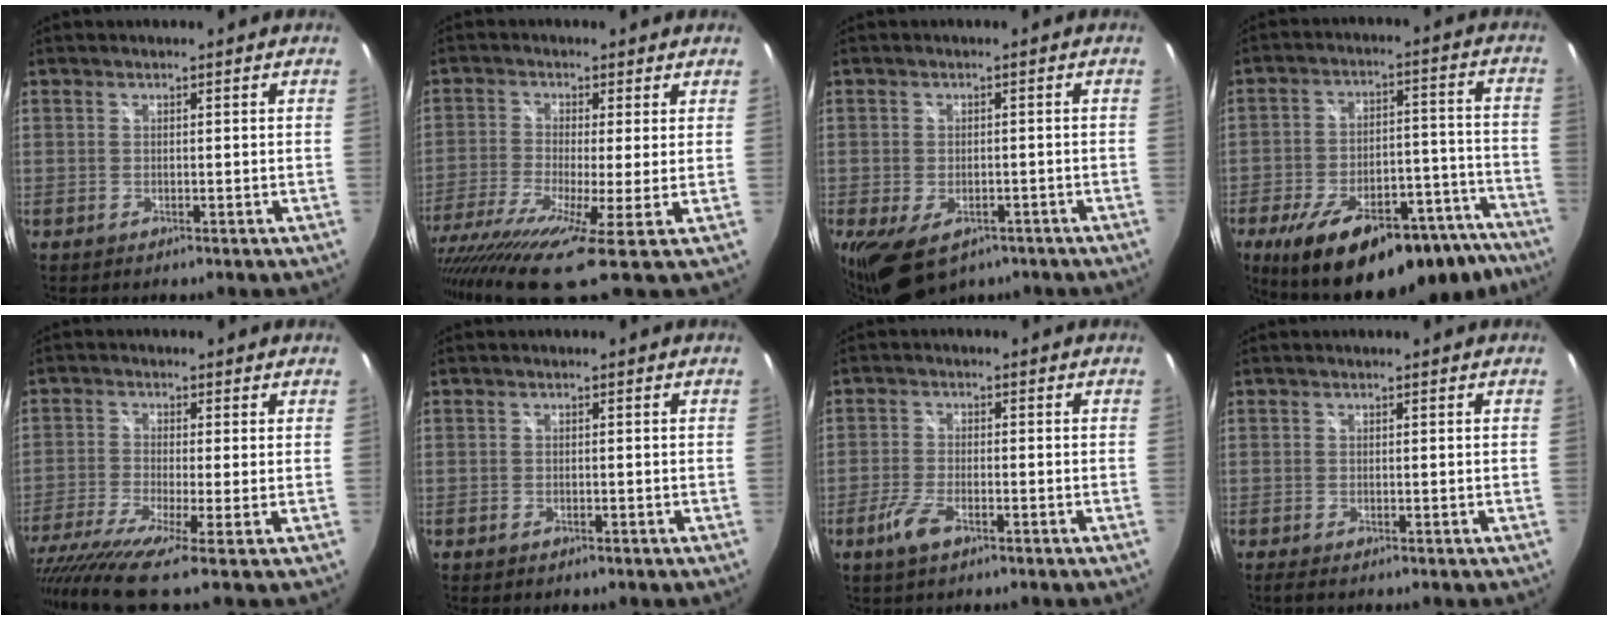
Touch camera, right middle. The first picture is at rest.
{"total": 13.7, "force": [-7.2, 1.1, 11.6], "torque": [-0.240, -0.063, -0.134]}
{"total": 9.6, "force": [-5.1, 5.7, 5.8], "torque": [-0.114, -0.030, -0.079]}
{"total": 27.8, "force": [-21.1, 10.0, 15.1], "torque": [-0.241, 0.006, -0.278]}
{"total": 10.4, "force": [-7.6, -0.5, 7.1], "torque": [-0.159, -0.050, -0.143]}
{"total": 1.2, "force": [-0.8, 0.7, 0.5], "torque": [-0.009, -0.004, -0.013]}
{"total": 4.6, "force": [-2.7, 1.6, 3.2], "torque": [-0.083, -0.005, -0.053]}
{"total": 1.0, "force": [-0.6, -0.2, 0.8], "torque": [-0.016, -0.002, -0.011]}